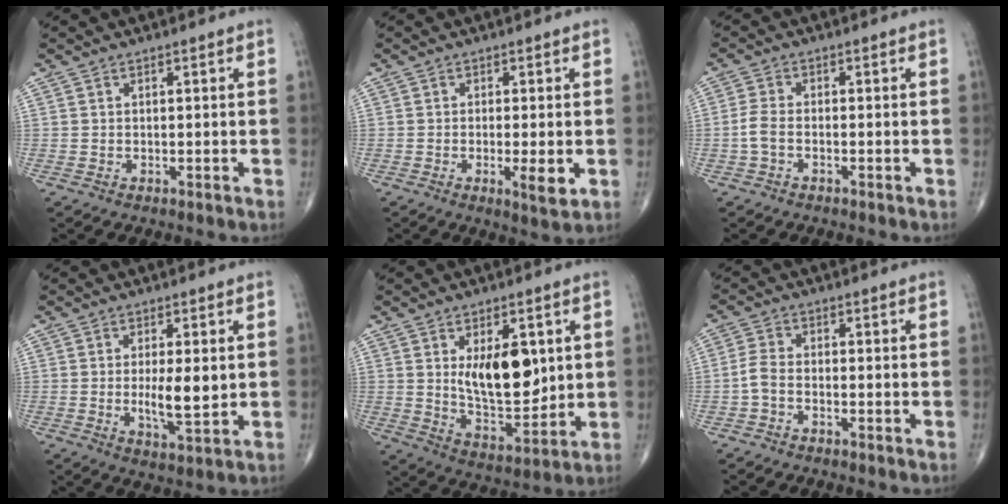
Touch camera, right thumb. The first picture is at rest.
{"total": 4.4, "force": [-0.9, 1.0, 4.2], "torque": [-0.066, -0.011, -0.016]}
{"total": 2.9, "force": [-1.0, 1.5, 2.3], "torque": [-0.055, 0.011, -0.025]}
{"total": 7.0, "force": [0.2, 2.2, 6.7], "torque": [-0.109, -0.015, 0.006]}
{"total": 13.0, "force": [2.8, 6.5, 10.9], "torque": [-0.141, -0.034, 0.060]}
{"total": 3.0, "force": [-1.3, 1.5, 2.2], "torque": [-0.052, 0.017, -0.033]}